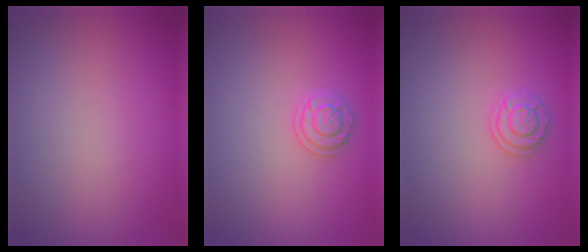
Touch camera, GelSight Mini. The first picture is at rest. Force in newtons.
{"total": 1.8, "press": 1.8, "slide": 0.5}
{"total": 1.8, "press": 1.8, "slide": 0.5}